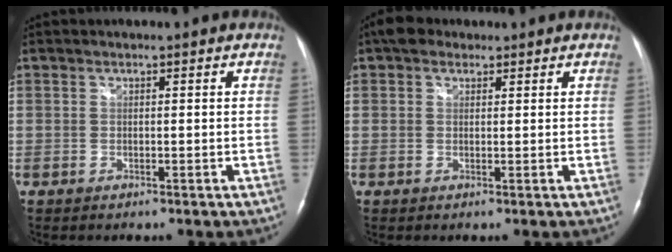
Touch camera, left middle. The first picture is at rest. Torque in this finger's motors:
{"motor_torque": [0.12, -0.07, -0.05, 0.01]}